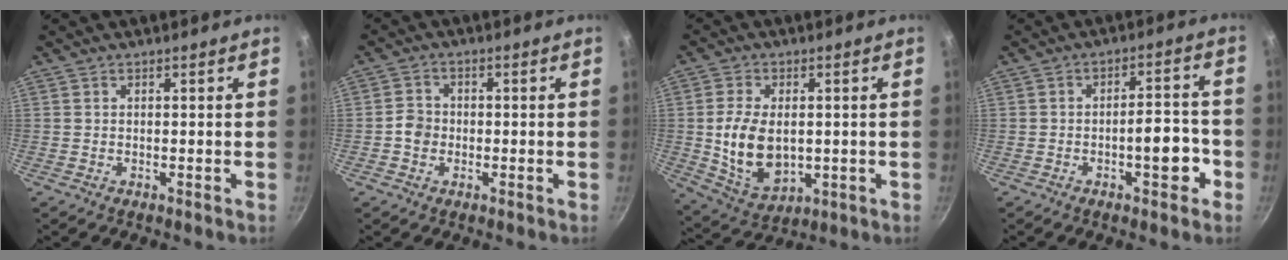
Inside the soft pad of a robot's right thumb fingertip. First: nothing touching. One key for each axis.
{"total": 3.2, "fx": -0.9, "fy": 2.8, "fz": 1.3, "tx": -0.009, "ty": 0.015, "tz": -0.021}
{"total": 12.1, "fx": 0.1, "fy": 7.8, "fz": 9.3, "tx": -0.160, "ty": -0.009, "tz": 0.020}
{"total": 7.2, "fx": -2.7, "fy": 2.9, "fz": 6.0, "tx": -0.054, "ty": 0.031, "tz": -0.036}